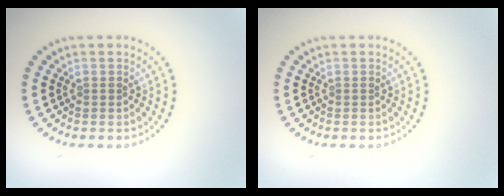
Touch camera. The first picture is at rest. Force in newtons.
{"total": 0.0}